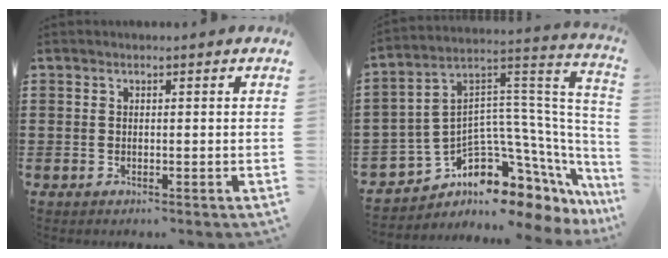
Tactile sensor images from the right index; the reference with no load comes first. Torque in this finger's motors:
{"motor_torque": [0.32, -0.21, 0.13, -0.21]}